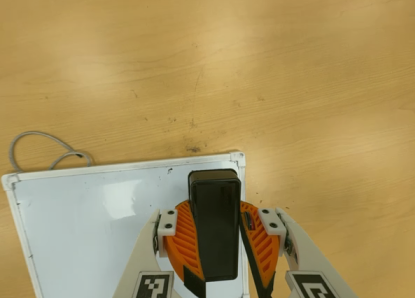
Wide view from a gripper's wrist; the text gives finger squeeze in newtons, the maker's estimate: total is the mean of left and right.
{"total": 11.7, "left": 11.4, "right": 12.1}